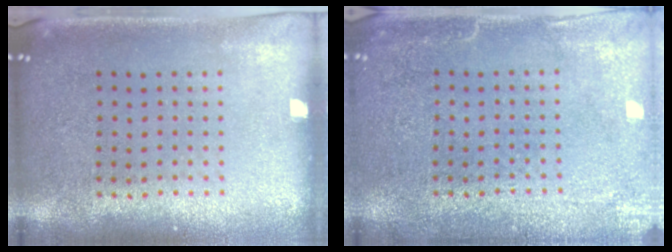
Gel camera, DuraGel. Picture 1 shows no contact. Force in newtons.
{"total": 3.0, "press": 3.0, "slide": 0.3}